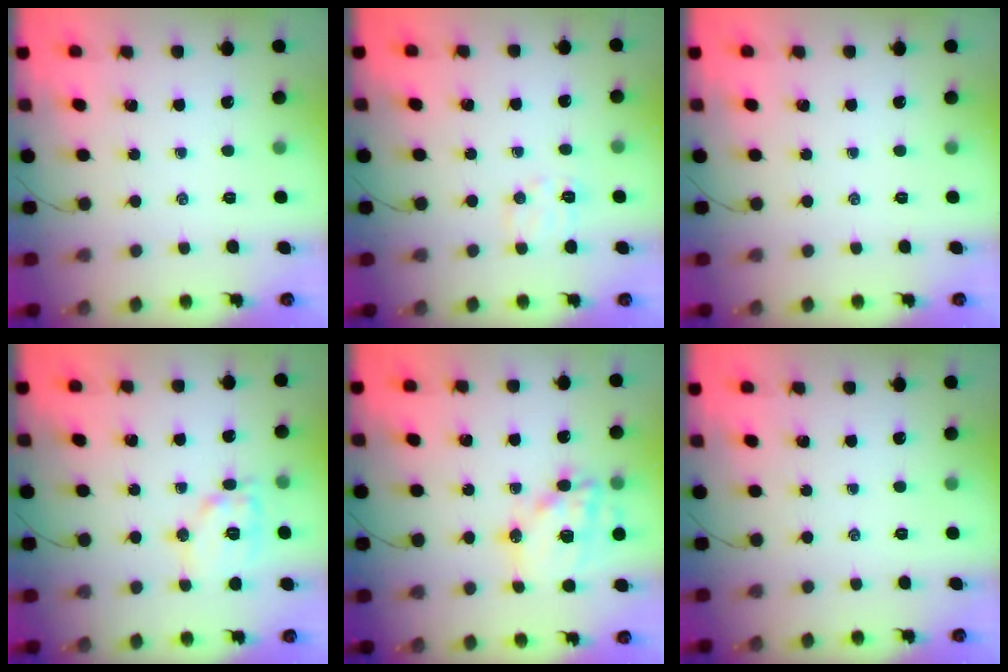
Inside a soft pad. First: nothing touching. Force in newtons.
{"total": 6.9, "press": 6.9, "slide": 1.0}
{"total": 0.0}
{"total": 11.7, "press": 11.7, "slide": 0.6}
{"total": 16.3, "press": 15.9, "slide": 3.8}
{"total": 0.0}